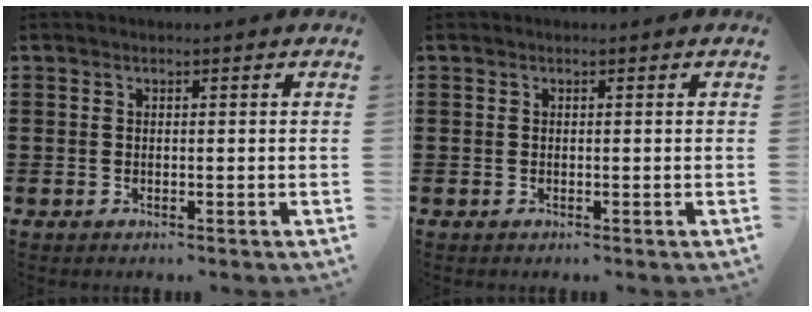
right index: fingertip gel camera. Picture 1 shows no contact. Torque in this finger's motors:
{"motor_torque": [0.00, 0.00, 0.00, 0.00]}